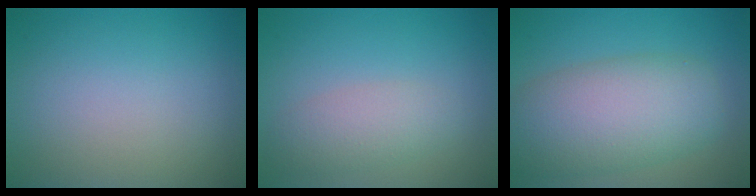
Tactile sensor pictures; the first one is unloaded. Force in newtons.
{"total": 2.9, "press": 2.9, "slide": 0.1}
{"total": 8.5, "press": 8.5, "slide": 0.2}